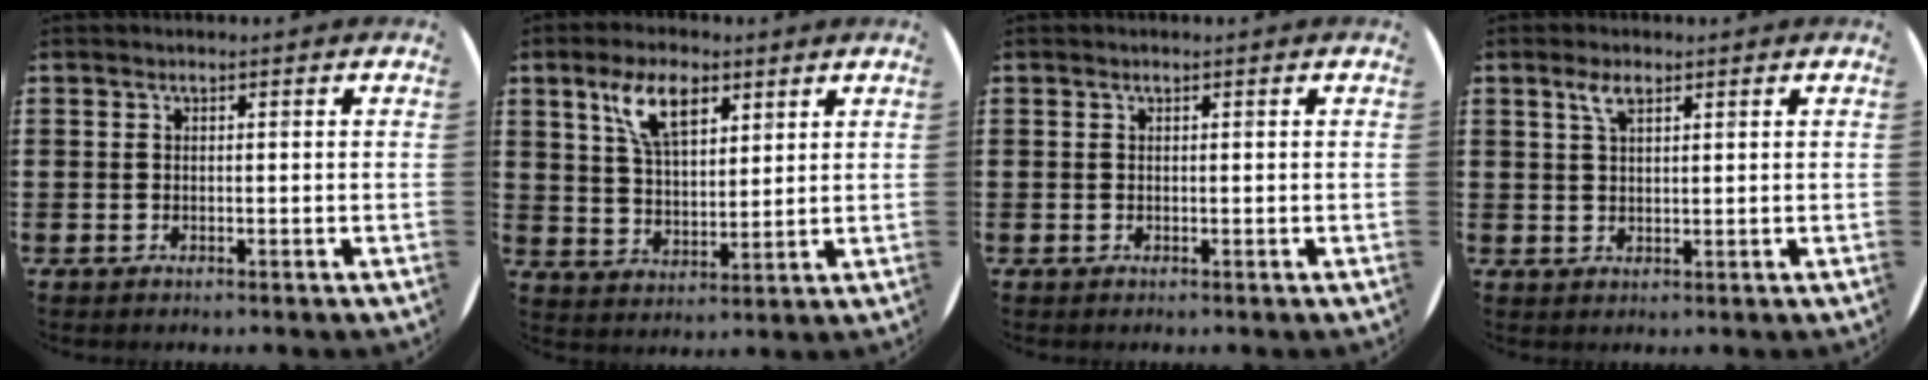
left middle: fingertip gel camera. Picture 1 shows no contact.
{"total": 8.2, "force": [4.8, 3.8, 5.4], "torque": [-0.113, 0.007, 0.086]}
{"total": 0.0}
{"total": 3.0, "force": [1.9, 1.1, 2.1], "torque": [-0.037, 0.005, 0.030]}